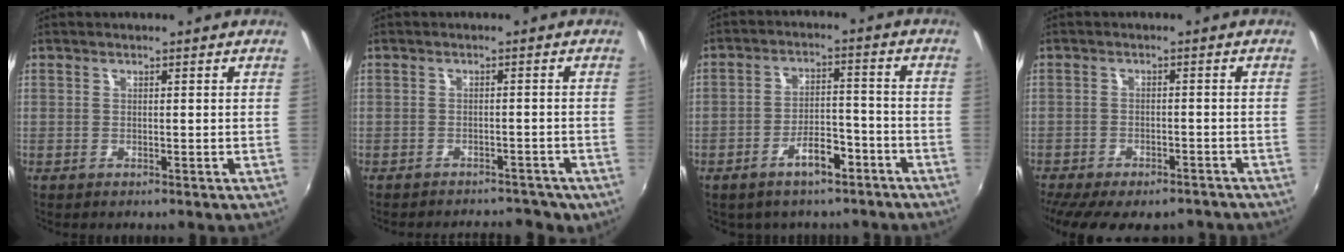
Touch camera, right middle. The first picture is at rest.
{"total": 10.9, "force": [-9.0, 4.7, 3.9], "torque": [-0.082, 0.000, -0.104]}
{"total": 7.3, "force": [-5.1, 3.8, 3.8], "torque": [-0.072, 0.023, -0.062]}
{"total": 14.0, "force": [-11.3, 4.9, 6.6], "torque": [-0.142, -0.036, -0.158]}